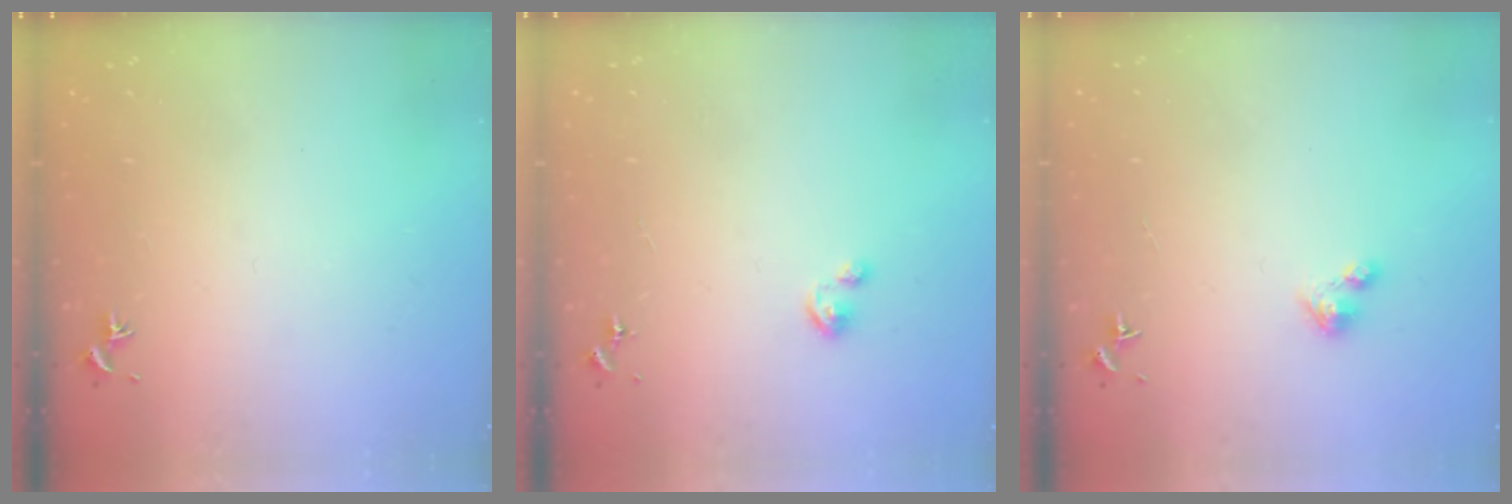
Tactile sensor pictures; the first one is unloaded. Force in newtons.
{"total": 1.8, "press": 1.8, "slide": 0.2}
{"total": 2.4, "press": 2.4, "slide": 0.2}